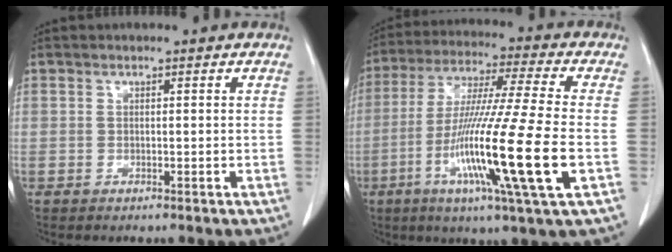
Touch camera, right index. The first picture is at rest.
{"total": 19.6, "force": [-5.3, -1.2, 18.8], "torque": [-0.367, -0.034, -0.108]}